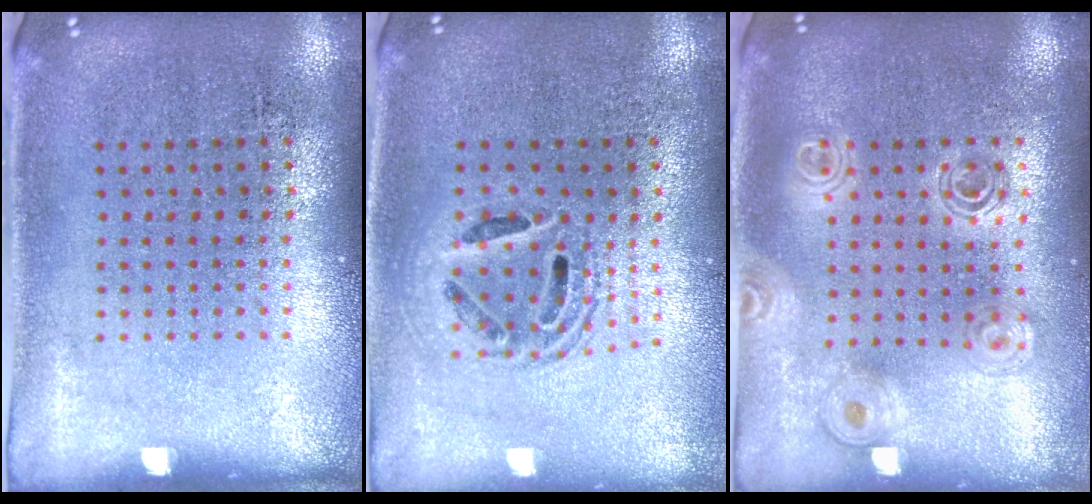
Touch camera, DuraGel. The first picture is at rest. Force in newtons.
{"total": 1.6, "press": 1.4, "slide": 0.8}
{"total": 1.5, "press": 1.4, "slide": 0.7}